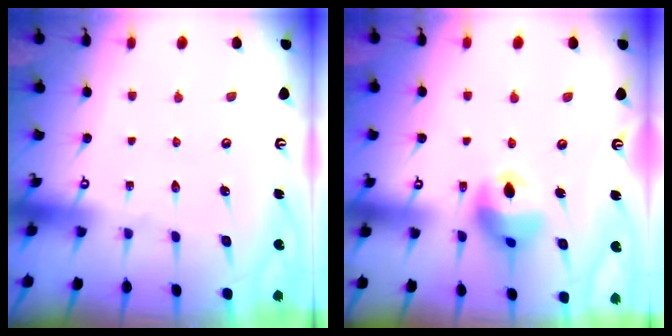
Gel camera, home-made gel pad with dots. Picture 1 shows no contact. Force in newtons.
{"total": 13.1, "press": 13.0, "slide": 1.6}